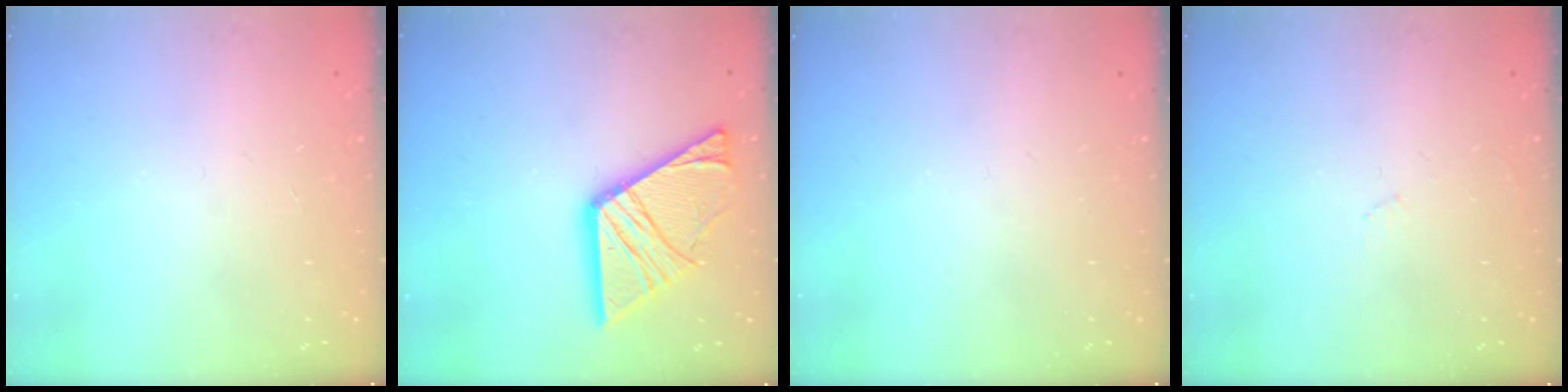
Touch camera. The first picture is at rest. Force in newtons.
{"total": 18.4, "press": 18.3, "slide": 1.8}
{"total": 0.0}
{"total": 2.7, "press": 2.6, "slide": 0.4}